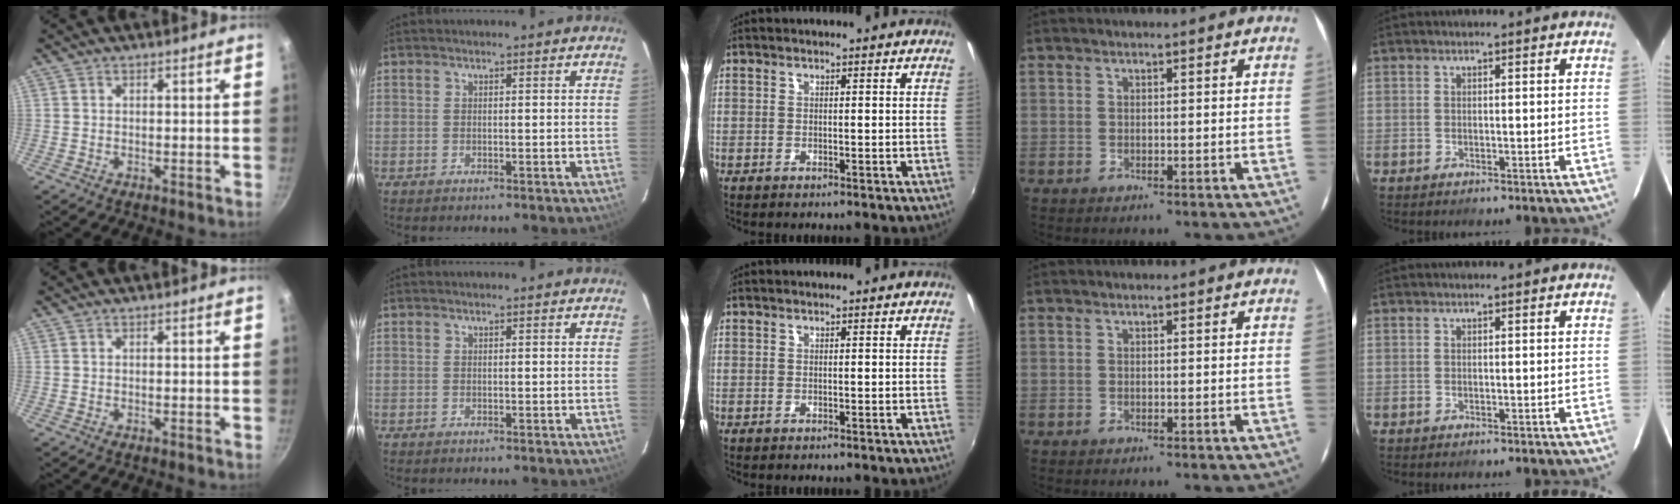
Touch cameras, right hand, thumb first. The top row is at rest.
{}